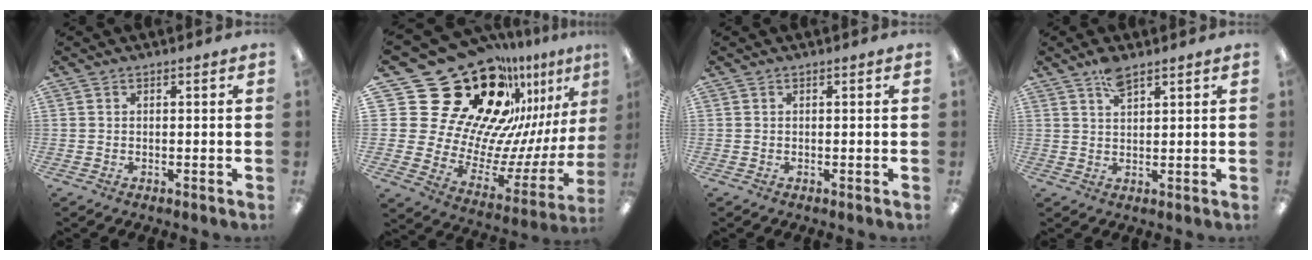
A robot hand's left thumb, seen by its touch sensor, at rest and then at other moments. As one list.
[{"total": 32.2, "force": [20.6, 19.2, 15.5], "torque": [-0.223, -0.192, 0.424]}, {"total": 0.0}, {"total": 4.0, "force": [2.8, 1.5, 2.4], "torque": [-0.046, -0.004, 0.049]}]